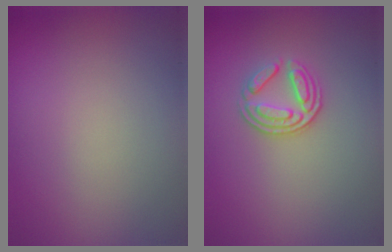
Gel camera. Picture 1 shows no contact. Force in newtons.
{"total": 3.0, "press": 2.5, "slide": 1.6}